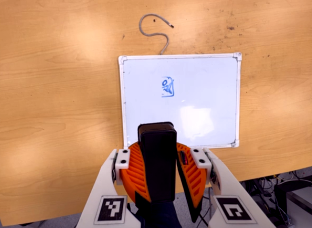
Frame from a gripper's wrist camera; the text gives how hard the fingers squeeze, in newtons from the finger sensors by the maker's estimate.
{"total": 11.0, "left": 10.8, "right": 11.1}